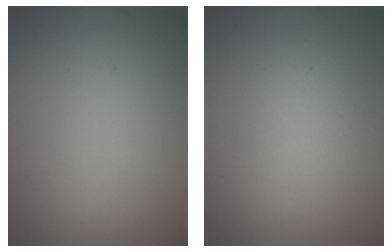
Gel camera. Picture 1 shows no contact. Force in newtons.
{"total": 2.2, "press": 2.2, "slide": 0.1}